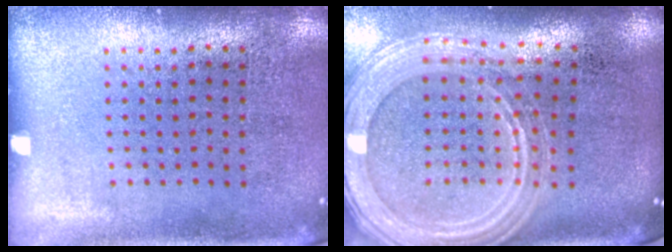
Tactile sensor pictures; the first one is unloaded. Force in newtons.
{"total": 2.3, "press": 2.1, "slide": 1.0}